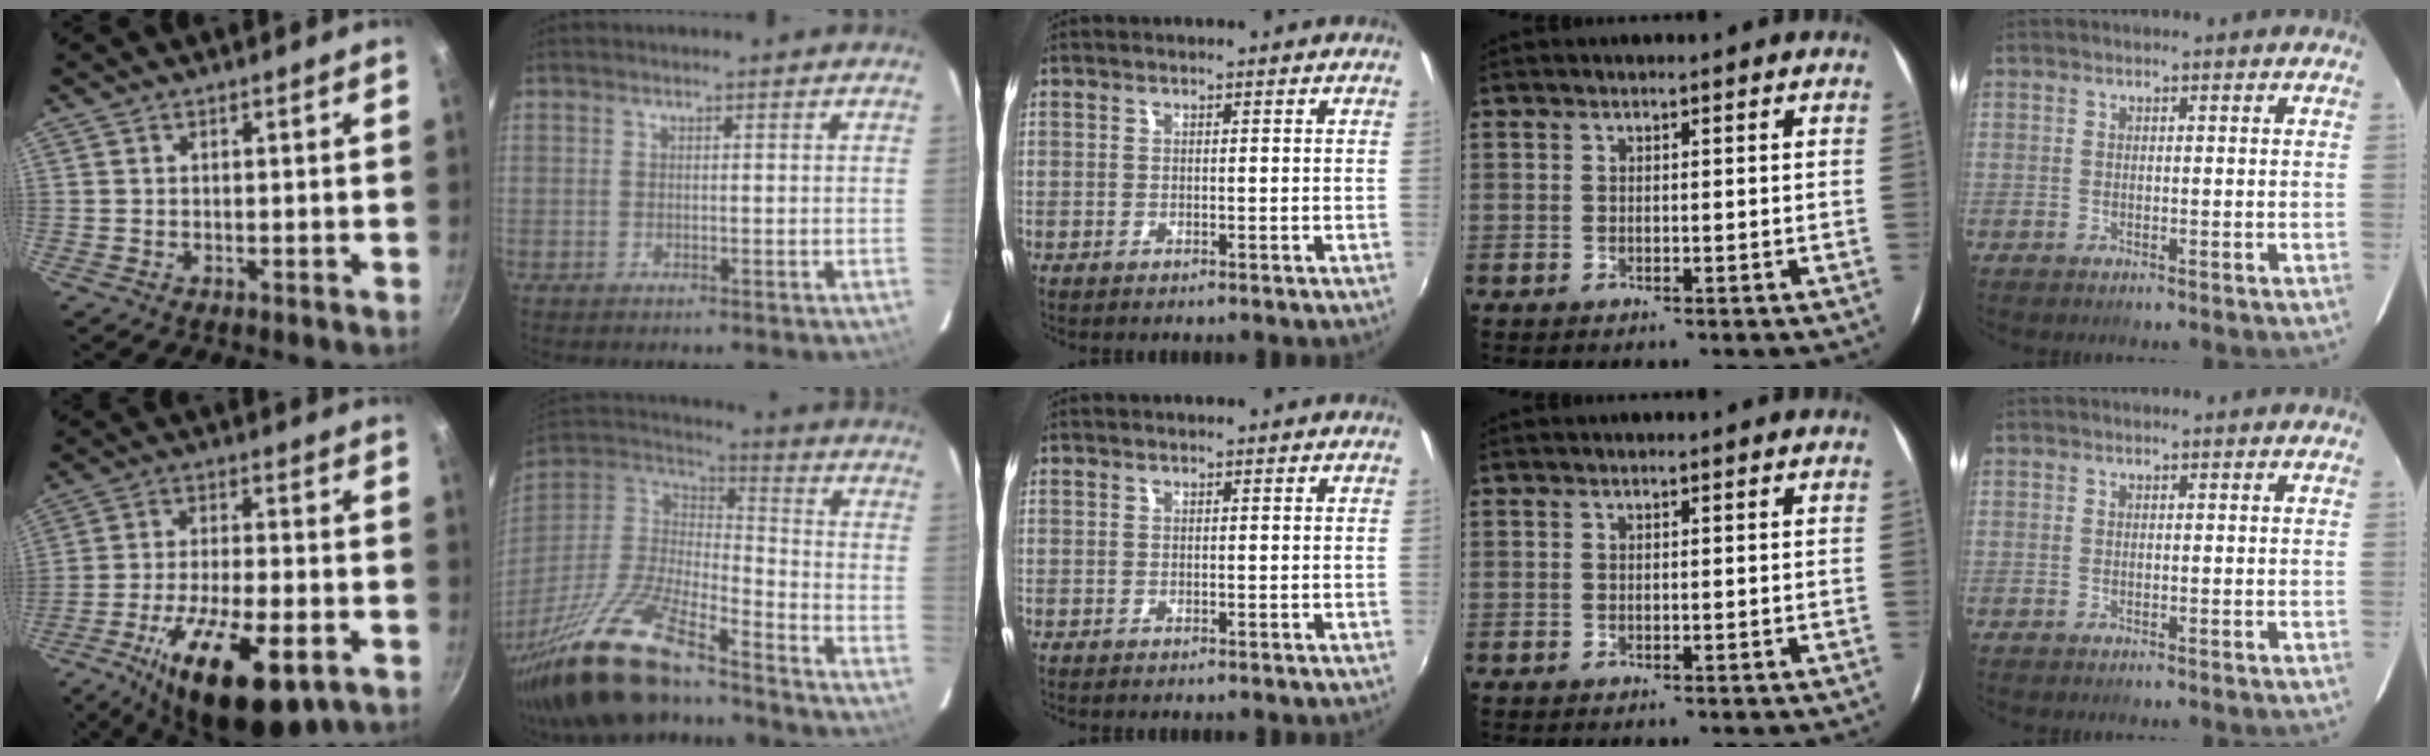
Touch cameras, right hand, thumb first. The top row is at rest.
{"thumb": {"total": 20.4, "force": [-9.3, 7.6, 16.5], "torque": [-0.268, 0.015, -0.150]}, "index": {"total": 24.9, "force": [-18.3, 6.7, 15.5], "torque": [-0.320, -0.035, -0.328]}}